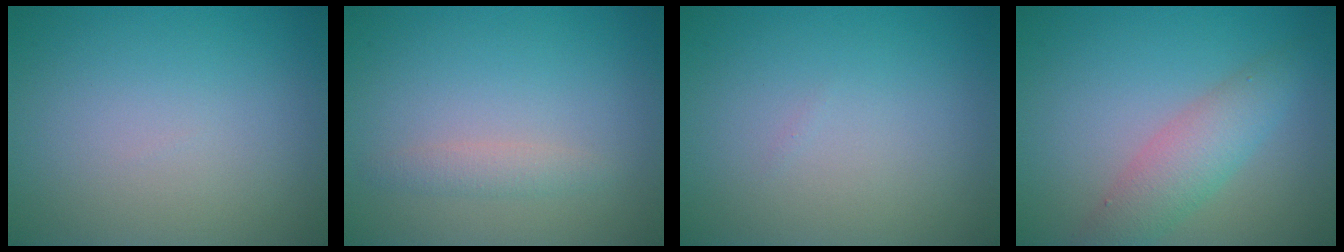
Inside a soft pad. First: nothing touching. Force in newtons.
{"total": 1.4, "press": 1.4, "slide": 0.1}
{"total": 0.0}
{"total": 3.8, "press": 3.8, "slide": 0.0}